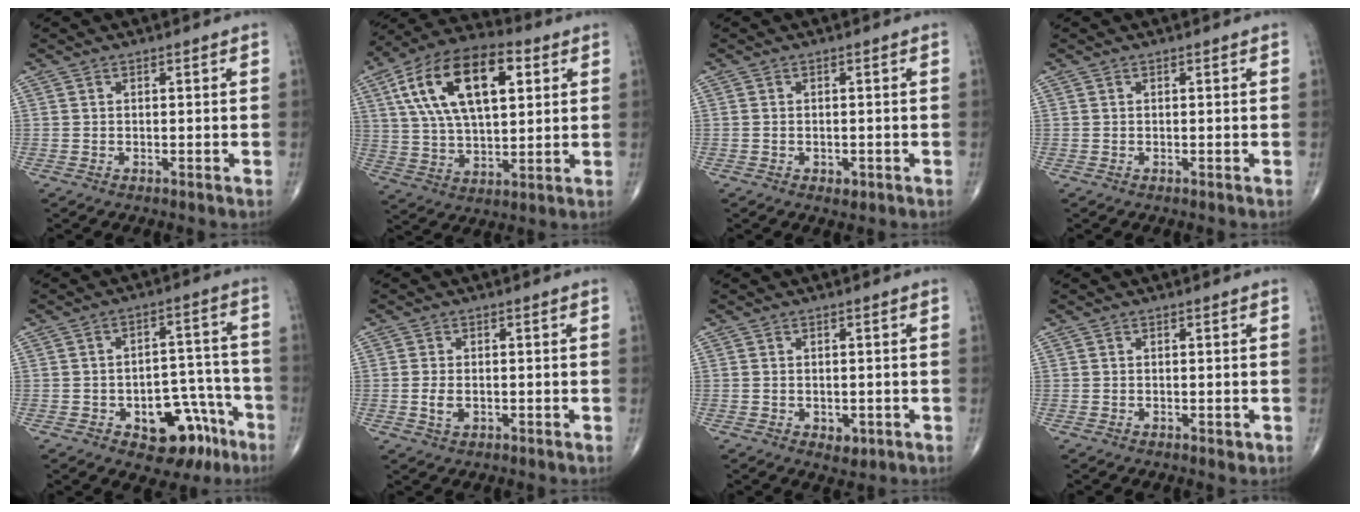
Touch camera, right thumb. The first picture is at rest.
{"total": 20.8, "force": [6.8, 10.4, 16.7], "torque": [-0.283, 0.001, 0.113]}
{"total": 1.5, "force": [-0.6, 1.1, 0.9], "torque": [-0.012, 0.001, -0.005]}
{"total": 0.0}
{"total": 12.9, "force": [-6.6, 7.6, 8.1], "torque": [-0.061, 0.057, -0.082]}
{"total": 2.8, "force": [-0.5, 1.7, 2.1], "torque": [-0.043, -0.002, -0.008]}
{"total": 4.3, "force": [-1.7, 2.9, 2.6], "torque": [-0.022, 0.008, -0.014]}
{"total": 0.9, "force": [-0.2, 0.5, 0.6], "torque": [-0.005, -0.001, -0.003]}